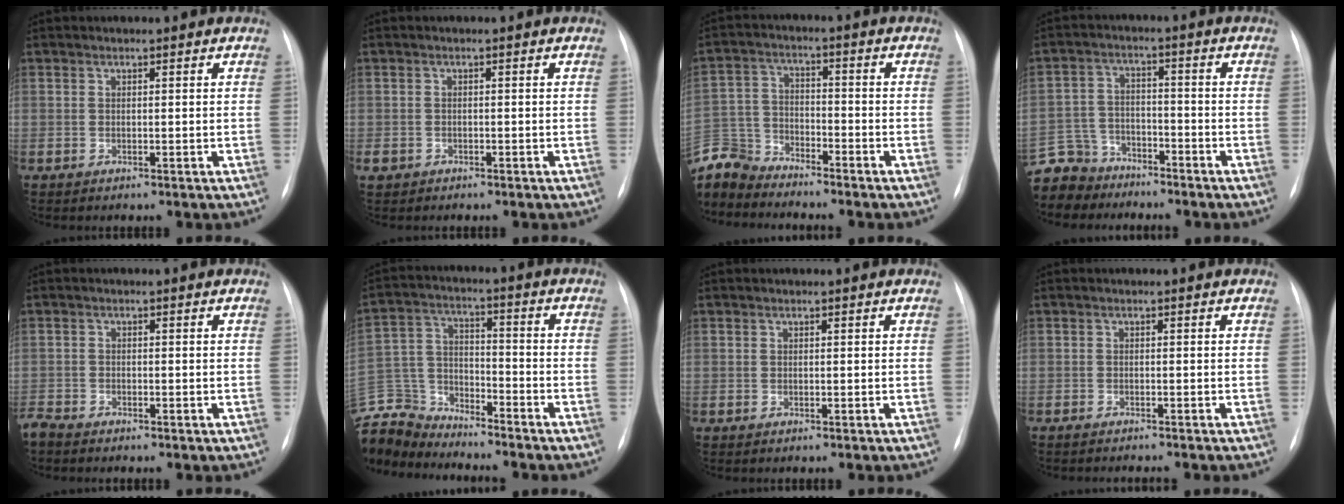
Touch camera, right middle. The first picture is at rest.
{"total": 2.2, "force": [-1.4, 1.6, 0.6], "torque": [-0.014, 0.000, -0.021]}
{"total": 9.7, "force": [-9.3, 2.7, 0.8], "torque": [-0.030, 0.010, -0.186]}
{"total": 9.8, "force": [-8.5, 4.8, 0.5], "torque": [-0.028, 0.010, -0.157]}
{"total": 2.2, "force": [-1.9, 0.8, 0.7], "torque": [-0.017, -0.003, -0.032]}
{"total": 13.5, "force": [-13.0, 2.9, 2.2], "torque": [-0.049, 0.020, -0.247]}
{"total": 0.0}
{"total": 3.3, "force": [-3.0, 0.1, 1.4], "torque": [-0.017, -0.004, -0.038]}